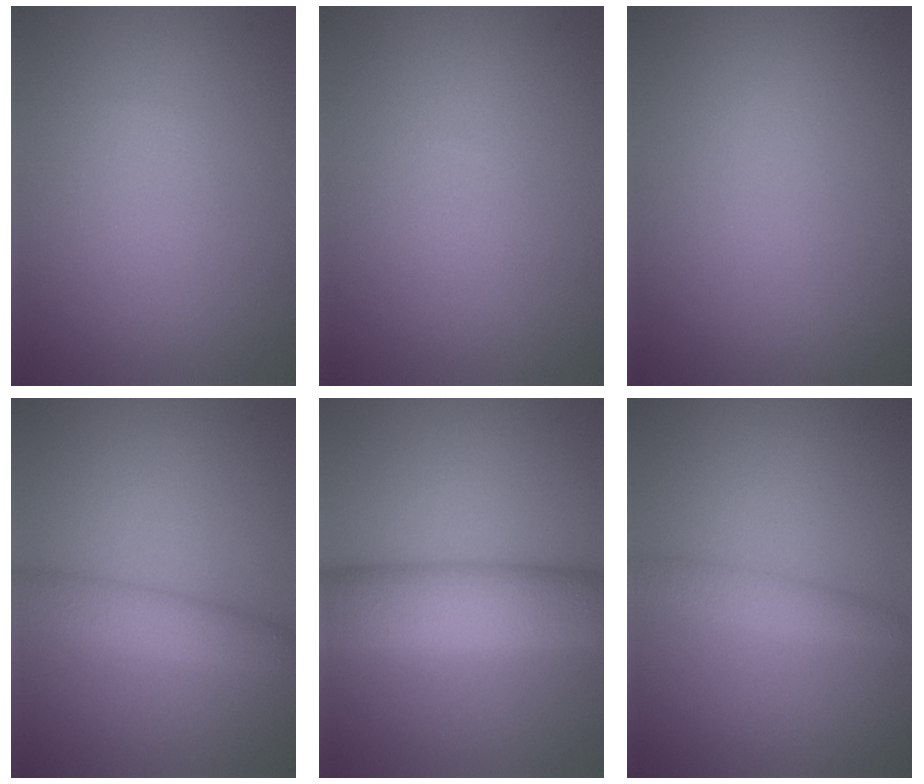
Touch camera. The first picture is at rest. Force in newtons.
{"total": 0.0}
{"total": 0.0}
{"total": 3.5, "press": 3.5, "slide": 0.1}
{"total": 7.8, "press": 7.8, "slide": 0.2}
{"total": 2.0, "press": 2.0, "slide": 0.0}